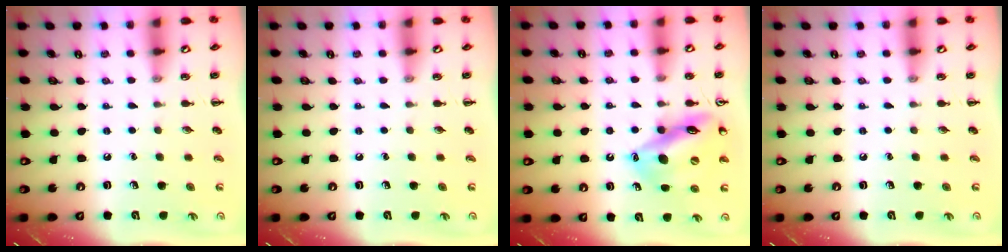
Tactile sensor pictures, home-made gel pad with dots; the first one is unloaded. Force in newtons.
{"total": 0.0}
{"total": 15.3, "press": 15.0, "slide": 2.8}
{"total": 0.0}